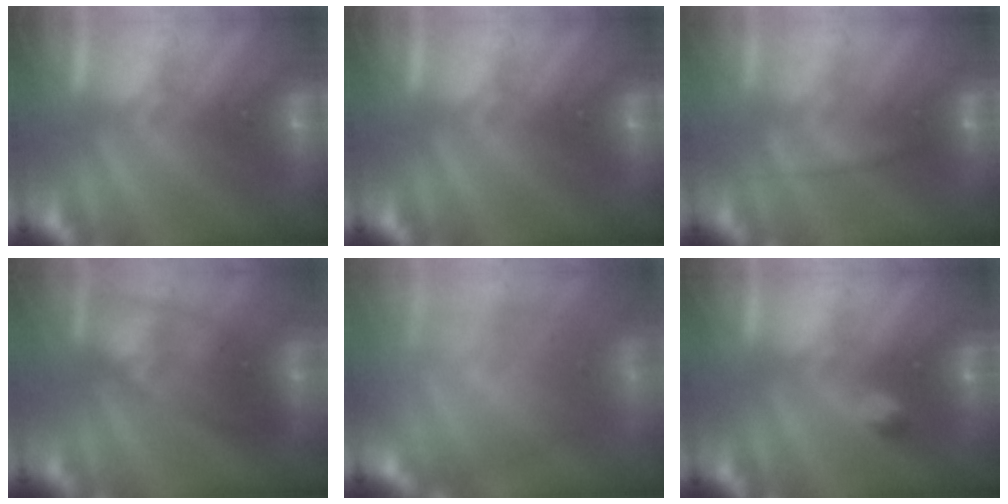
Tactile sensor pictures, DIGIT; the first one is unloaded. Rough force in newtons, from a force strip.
{"total": 0.0}
{"total": 2.4}
{"total": 6.1}
{"total": 6.6}
{"total": 2.4}